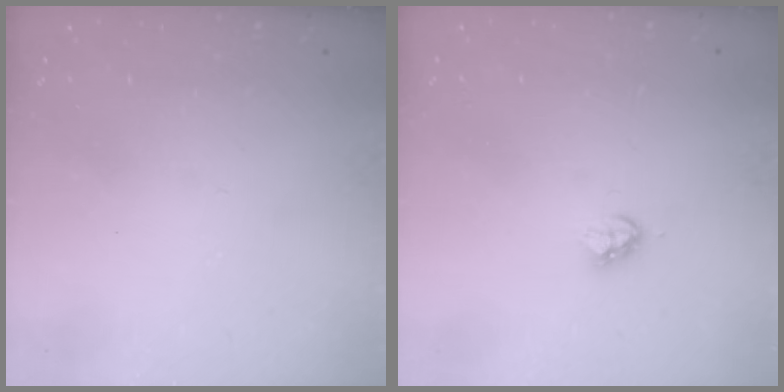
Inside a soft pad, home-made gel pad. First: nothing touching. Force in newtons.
{"total": 3.6, "press": 3.6, "slide": 0.6}